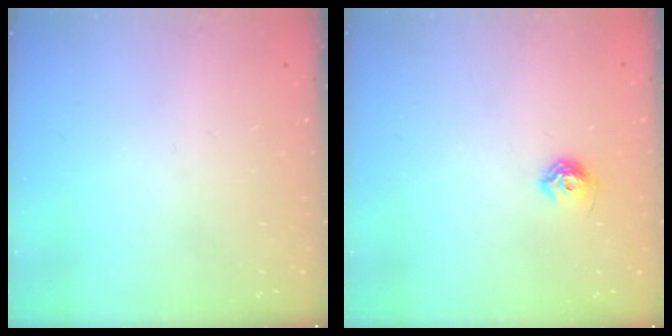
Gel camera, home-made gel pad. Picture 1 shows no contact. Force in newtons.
{"total": 6.1, "press": 6.0, "slide": 1.1}